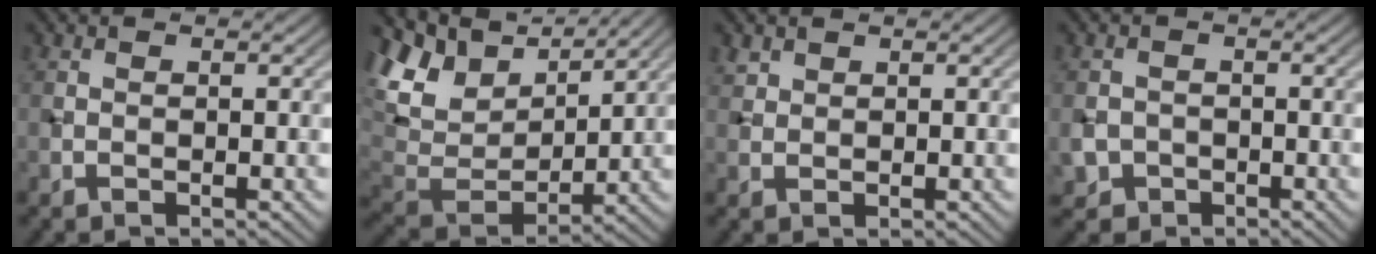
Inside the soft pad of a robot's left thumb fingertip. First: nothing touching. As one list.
[{"total": 11.7, "force": [7.1, 6.3, 6.9], "torque": [-0.189, 0.022, 0.132]}, {"total": 1.3, "force": [1.1, 0.7, 0.3], "torque": [-0.010, 0.002, 0.026]}, {"total": 3.0, "force": [-1.3, 2.6, 0.8], "torque": [-0.020, -0.011, -0.028]}]